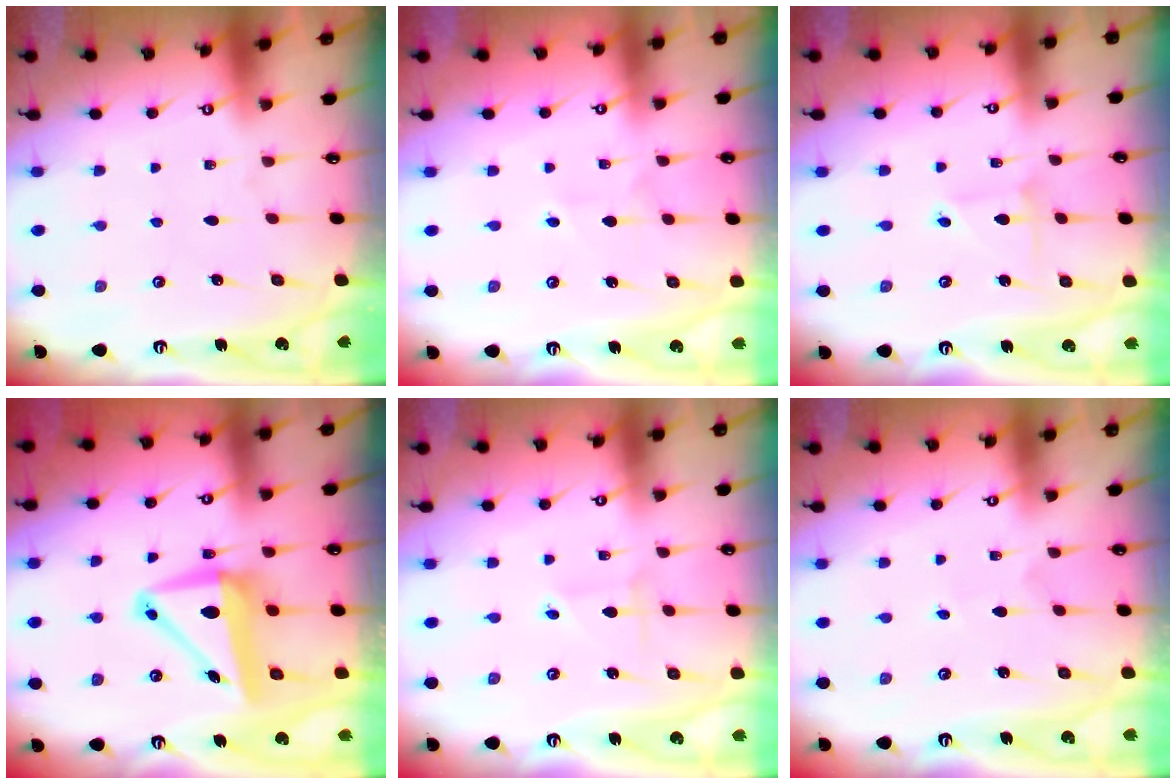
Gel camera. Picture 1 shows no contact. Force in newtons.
{"total": 2.1, "press": 2.1, "slide": 0.2}
{"total": 2.4, "press": 2.4, "slide": 0.2}
{"total": 9.4, "press": 9.2, "slide": 1.7}
{"total": 1.8, "press": 1.8, "slide": 0.1}
{"total": 1.6, "press": 1.6, "slide": 0.1}